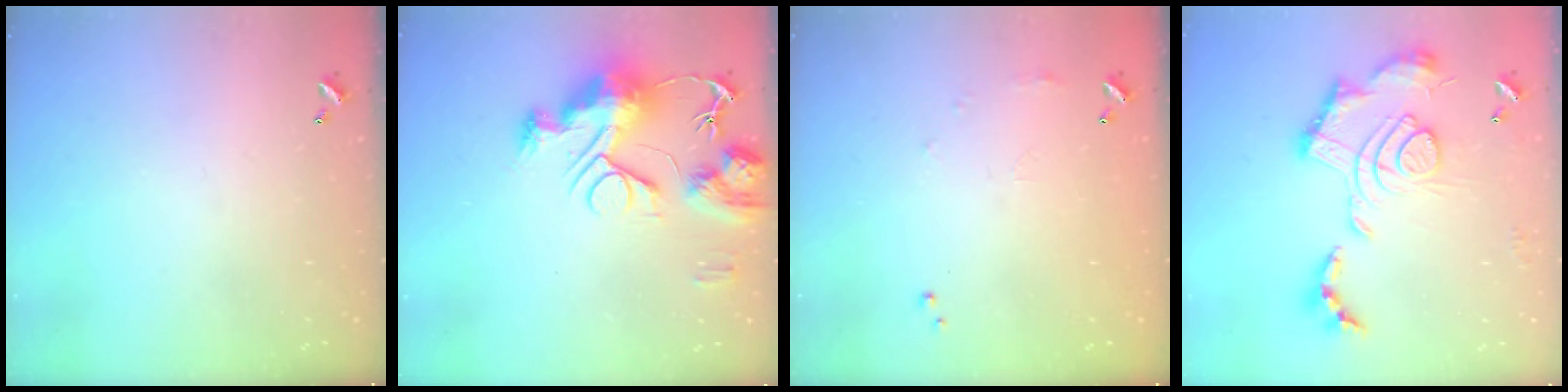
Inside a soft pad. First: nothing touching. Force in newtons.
{"total": 14.8, "press": 14.7, "slide": 1.3}
{"total": 5.4, "press": 5.3, "slide": 0.6}
{"total": 2.4, "press": 1.9, "slide": 1.5}